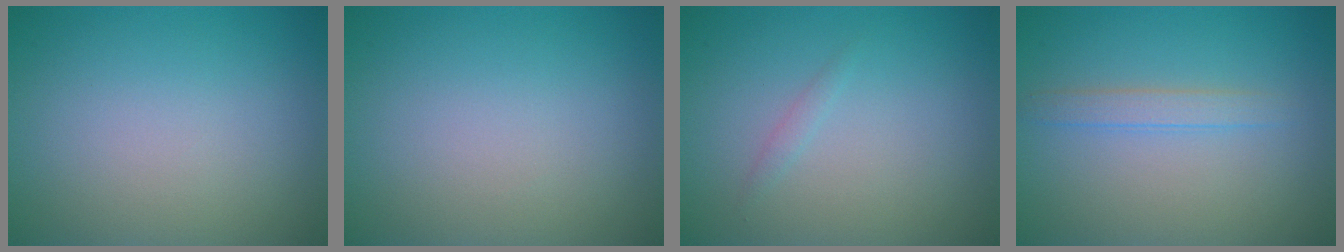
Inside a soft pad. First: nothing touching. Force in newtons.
{"total": 0.0}
{"total": 0.7, "press": 0.7, "slide": 0.0}
{"total": 1.8, "press": 1.8, "slide": 0.0}